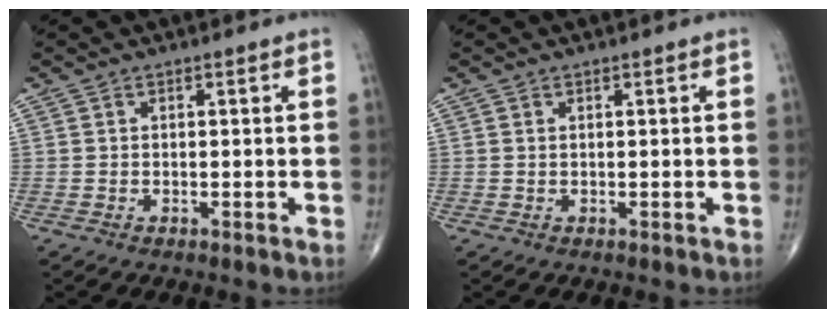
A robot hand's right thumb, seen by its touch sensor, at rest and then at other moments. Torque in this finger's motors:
{"motor_torque": [-0.31, 0.05, 0.13, 0.08, 0.02]}